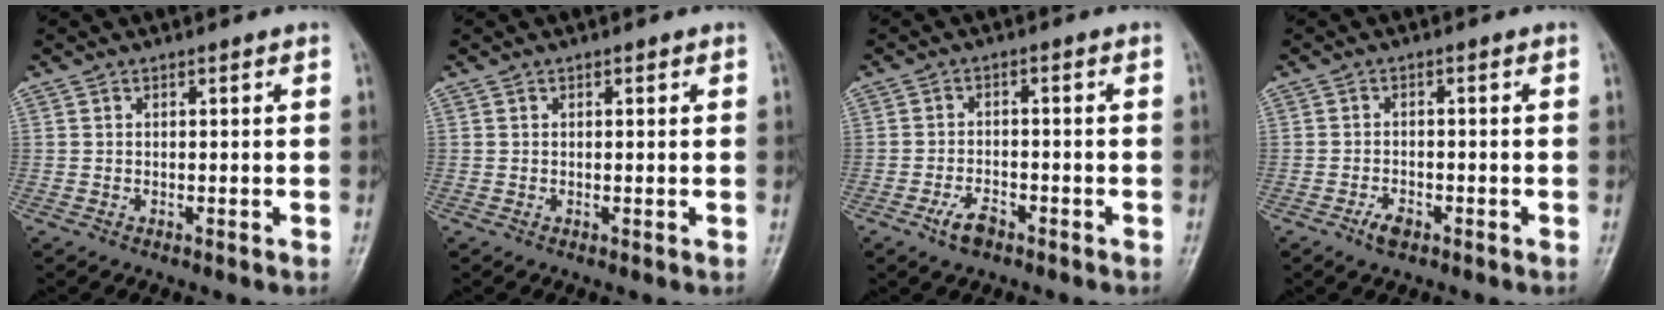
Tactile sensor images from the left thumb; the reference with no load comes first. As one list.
[{"total": 0.5, "force": [0.3, 0.4, 0.2], "torque": [0.004, 0.000, 0.001]}, {"total": 3.9, "force": [-2.5, 1.9, 2.2], "torque": [-0.041, 0.015, -0.047]}, {"total": 2.6, "force": [-1.8, 1.3, 1.4], "torque": [-0.026, 0.007, -0.032]}]